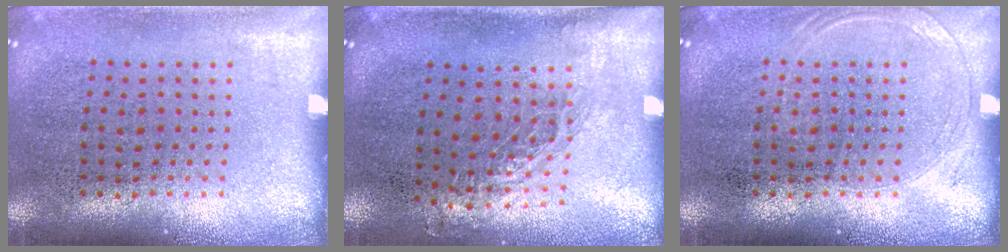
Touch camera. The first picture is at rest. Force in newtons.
{"total": 0.8, "press": 0.8, "slide": 0.2}
{"total": 1.1, "press": 1.0, "slide": 0.3}